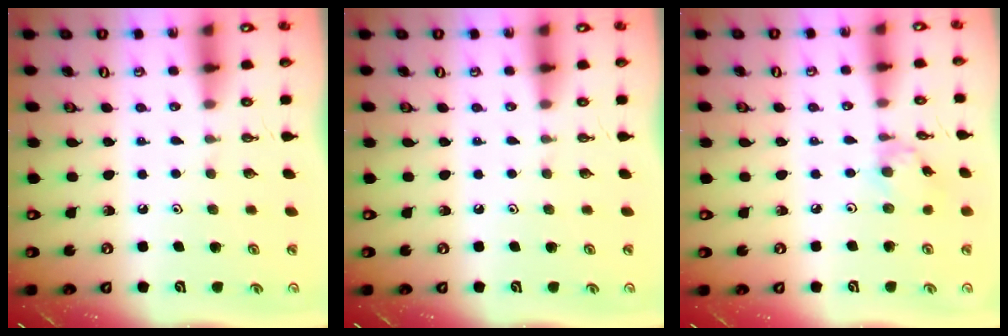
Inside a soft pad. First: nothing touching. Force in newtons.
{"total": 0.0}
{"total": 2.1, "press": 2.1, "slide": 0.2}